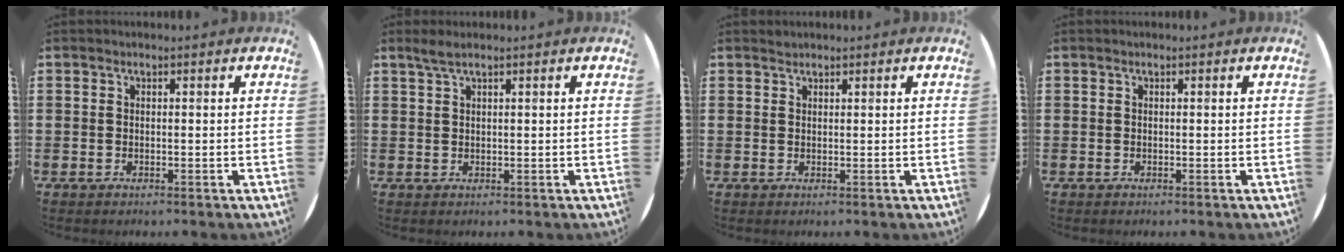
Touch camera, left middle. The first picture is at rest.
{"total": 1.5, "force": [1.1, 0.0, 1.0], "torque": [-0.019, 0.002, 0.020]}
{"total": 0.7, "force": [0.6, 0.1, -0.1], "torque": [0.003, 0.003, 0.012]}
{"total": 0.0}